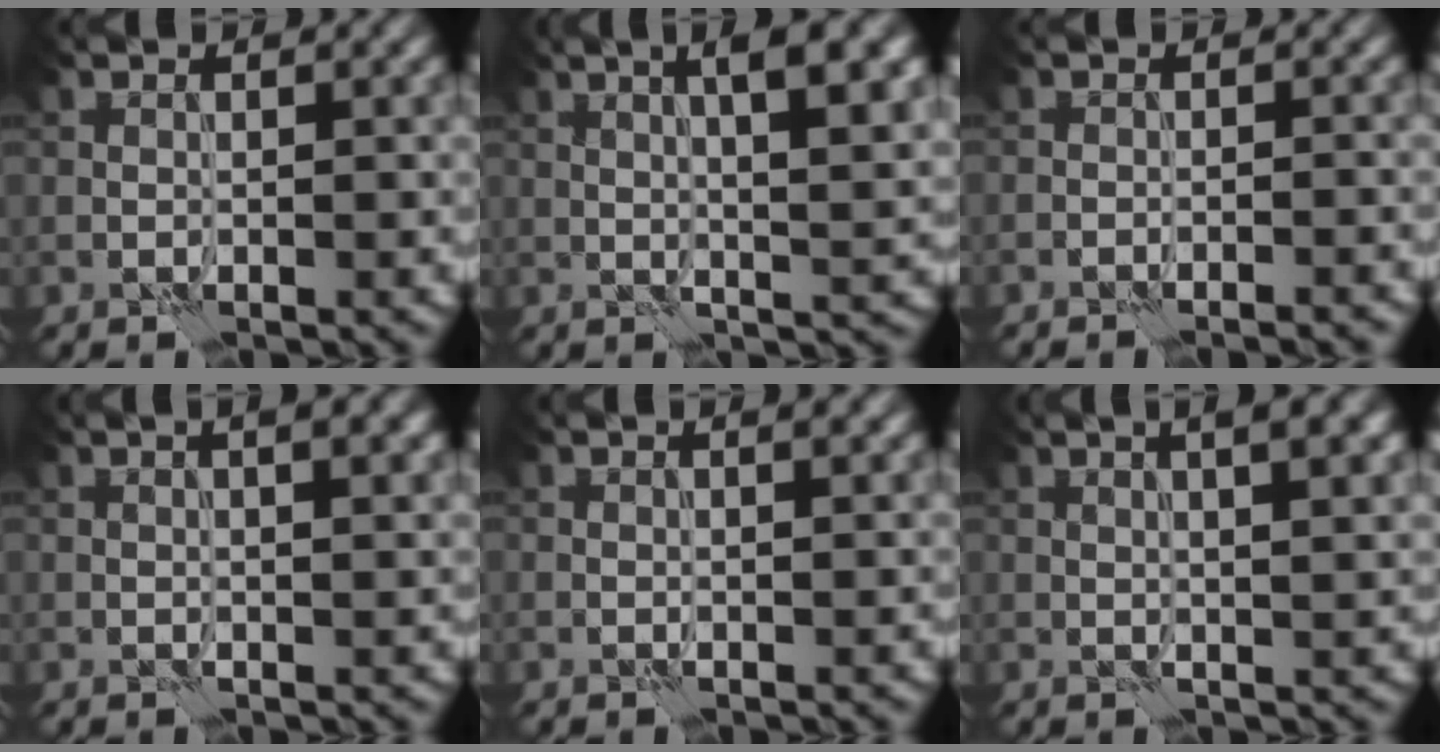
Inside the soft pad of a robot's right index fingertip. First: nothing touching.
{"total": 7.2, "force": [2.5, 2.0, 6.4], "torque": [-0.065, 0.018, 0.030]}
{"total": 2.4, "force": [-2.3, 0.3, 0.5], "torque": [0.002, 0.013, -0.034]}
{"total": 5.0, "force": [2.3, 2.0, 4.0], "torque": [-0.027, 0.020, 0.006]}
{"total": 1.6, "force": [0.8, 0.5, 1.3], "torque": [-0.012, -0.002, 0.001]}
{"total": 6.7, "force": [3.3, 2.5, 5.3], "torque": [-0.035, 0.037, 0.020]}